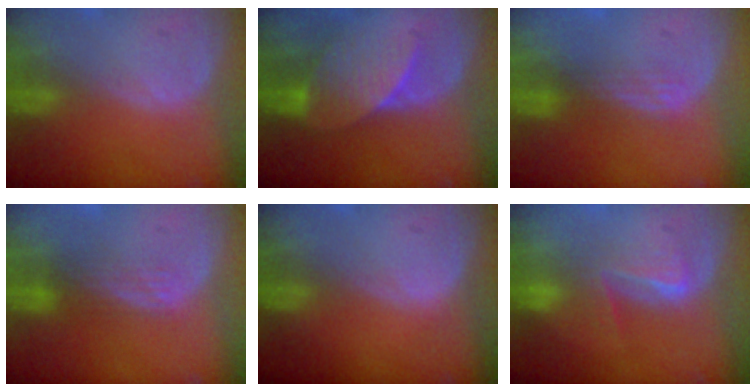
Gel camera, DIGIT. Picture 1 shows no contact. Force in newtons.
{"total": 7.3, "press": 6.9, "slide": 2.1}
{"total": 2.9, "press": 2.5, "slide": 1.5}
{"total": 3.7, "press": 3.1, "slide": 2.0}
{"total": 0.0}
{"total": 4.6, "press": 4.4, "slide": 1.4}